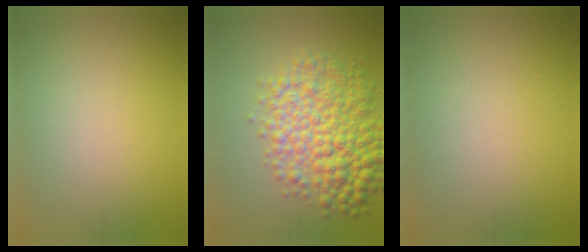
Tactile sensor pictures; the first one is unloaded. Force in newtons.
{"total": 8.1, "press": 8.1, "slide": 0.1}
{"total": 0.0}